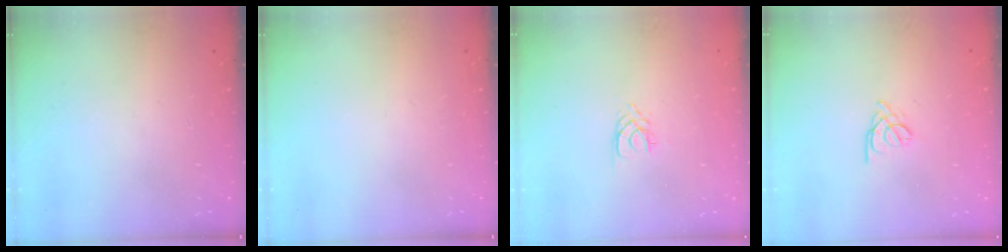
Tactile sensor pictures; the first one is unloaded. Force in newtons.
{"total": 0.0}
{"total": 1.7, "press": 1.7, "slide": 0.2}
{"total": 1.8, "press": 1.7, "slide": 0.5}